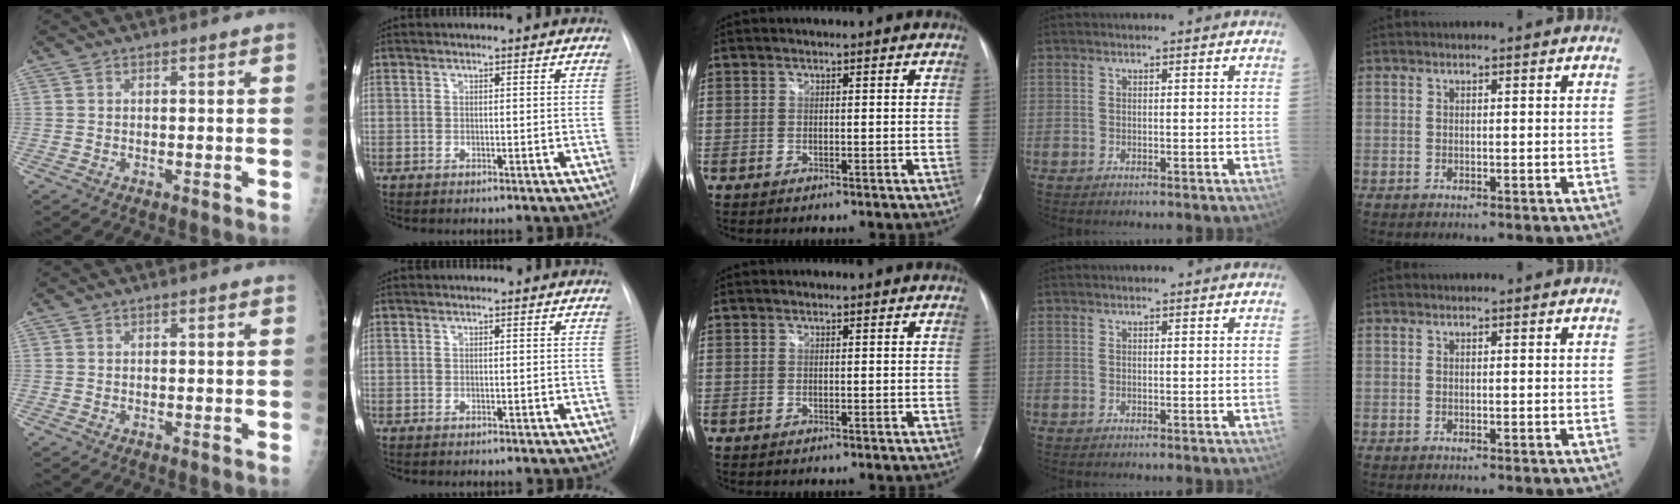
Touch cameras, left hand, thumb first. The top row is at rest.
{}